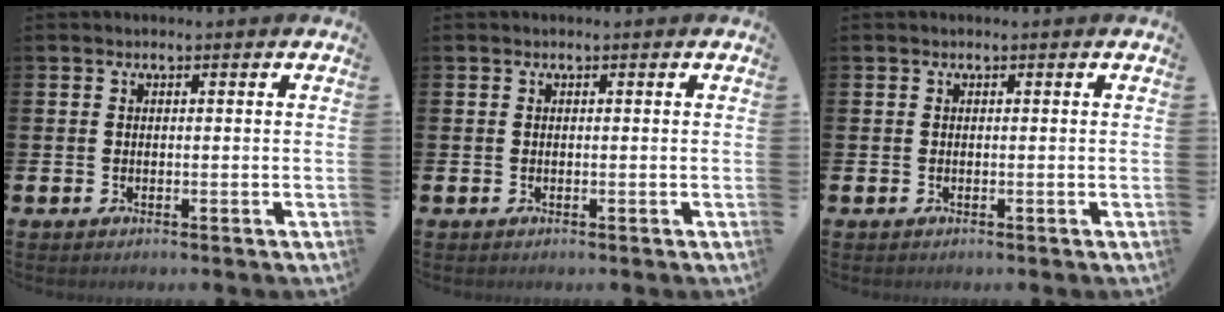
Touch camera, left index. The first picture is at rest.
{"total": 0.0}
{"total": 0.0}